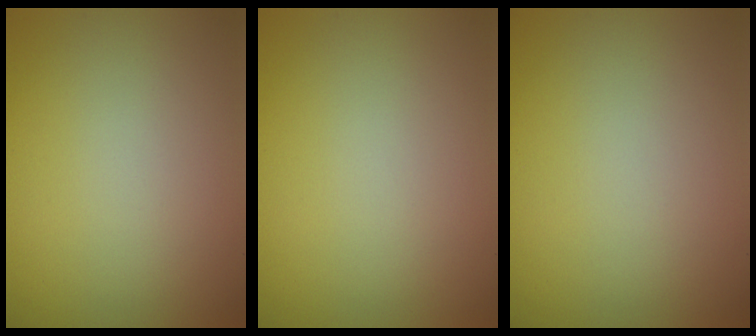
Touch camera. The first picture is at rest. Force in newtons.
{"total": 0.0}
{"total": 0.0}